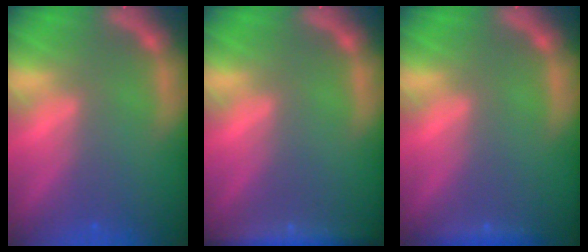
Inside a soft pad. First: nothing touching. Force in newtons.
{"total": 4.5}
{"total": 1.4}